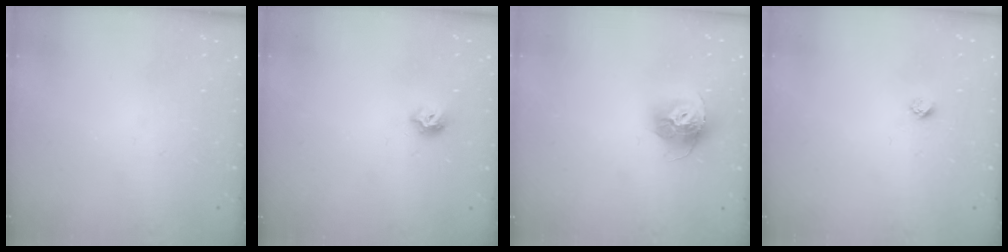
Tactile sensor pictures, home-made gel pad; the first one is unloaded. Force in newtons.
{"total": 6.7, "press": 6.6, "slide": 1.1}
{"total": 12.8, "press": 12.8, "slide": 1.1}
{"total": 2.4, "press": 2.4, "slide": 0.2}